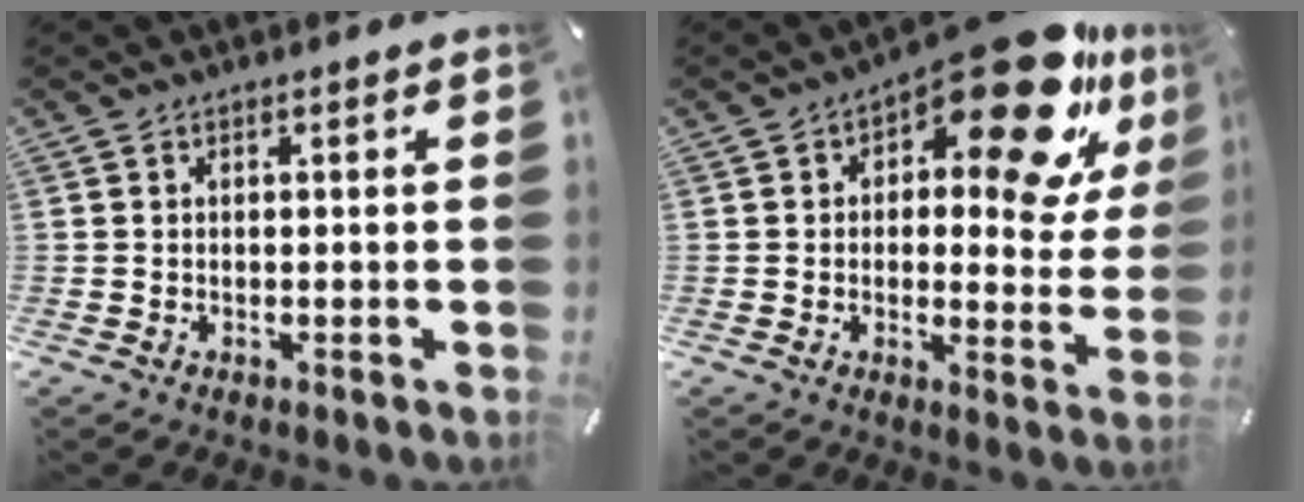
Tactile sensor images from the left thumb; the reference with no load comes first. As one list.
[{"total": 20.5, "force": [12.3, 7.9, 14.3], "torque": [-0.182, -0.095, 0.201]}]